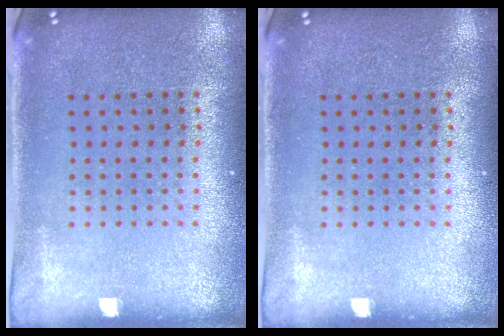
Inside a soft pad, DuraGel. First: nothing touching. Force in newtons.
{"total": 0.0}